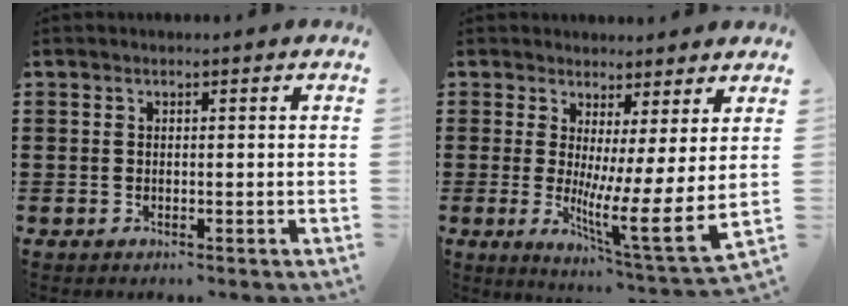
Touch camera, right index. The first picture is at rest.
{"total": 7.7, "force": [0.9, 0.4, 7.6], "torque": [-0.117, -0.055, 0.014]}